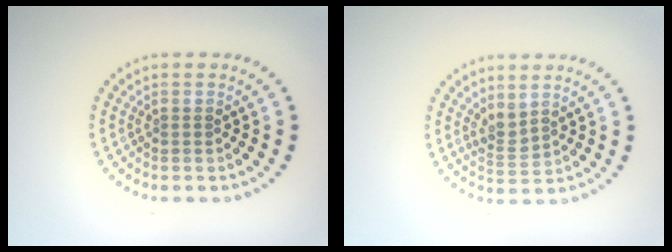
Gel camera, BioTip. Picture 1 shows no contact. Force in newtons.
{"total": 1.8, "press": 1.4, "slide": 1.1}